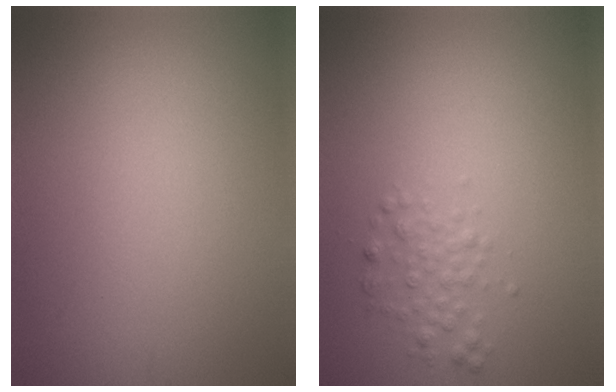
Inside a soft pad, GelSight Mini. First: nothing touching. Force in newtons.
{"total": 1.7, "press": 1.7, "slide": 0.0}